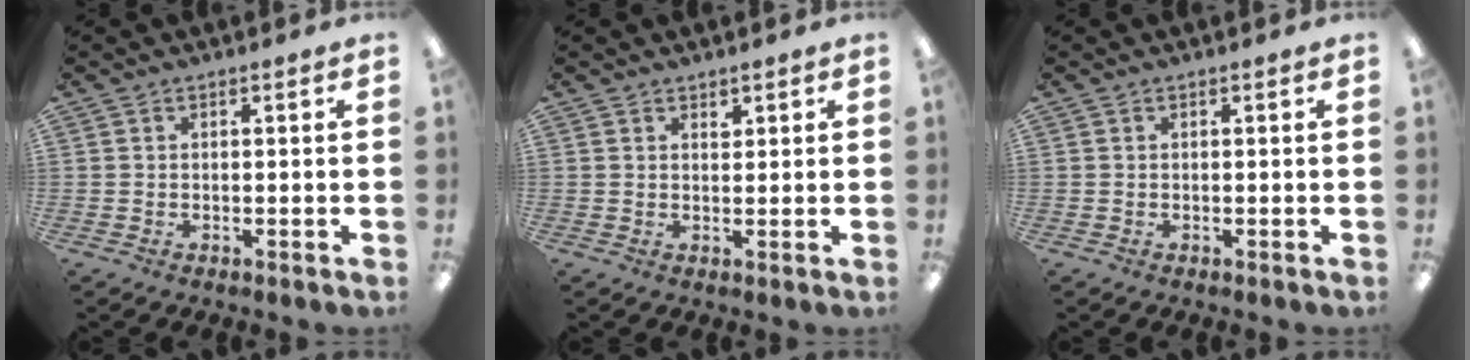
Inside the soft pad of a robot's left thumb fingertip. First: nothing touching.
{"total": 1.4, "force": [1.2, 0.8, 0.1], "torque": [0.013, -0.007, 0.020]}
{"total": 0.0}